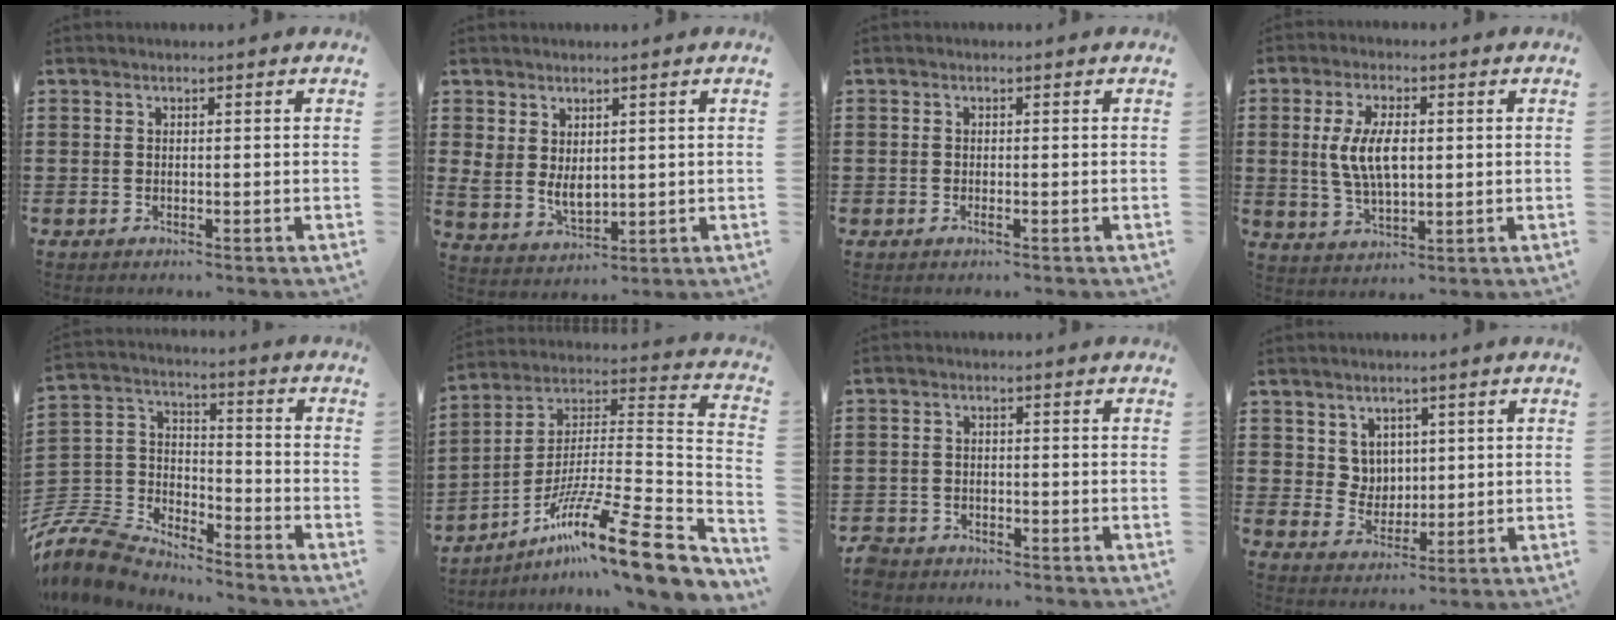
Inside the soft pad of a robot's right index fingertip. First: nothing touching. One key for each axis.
{"total": 4.1, "fx": 1.6, "fy": 2.8, "fz": 2.6, "tx": -0.057, "ty": 0.003, "tz": 0.032}
{"total": 0.6, "fx": -0.4, "fy": 0.2, "fz": 0.3, "tx": -0.009, "ty": -0.003, "tz": -0.007}
{"total": 7.4, "fx": 0.5, "fy": 3.4, "fz": 6.6, "tx": -0.141, "ty": 0.006, "tz": 0.005}
{"total": 8.1, "fx": -7.6, "fy": 2.7, "fz": 1.4, "tx": -0.077, "ty": -0.008, "tz": -0.162}
{"total": 16.3, "fx": -9.8, "fy": 1.7, "fz": 12.9, "tx": -0.201, "ty": 0.003, "tz": -0.174}
{"total": 2.5, "fx": -2.3, "fy": 0.9, "fz": 0.1, "tx": -0.016, "ty": 0.000, "tz": -0.052}
{"total": 4.3, "fx": 2.4, "fy": 3.5, "fz": 0.7, "tx": -0.032, "ty": 0.006, "tz": 0.045}